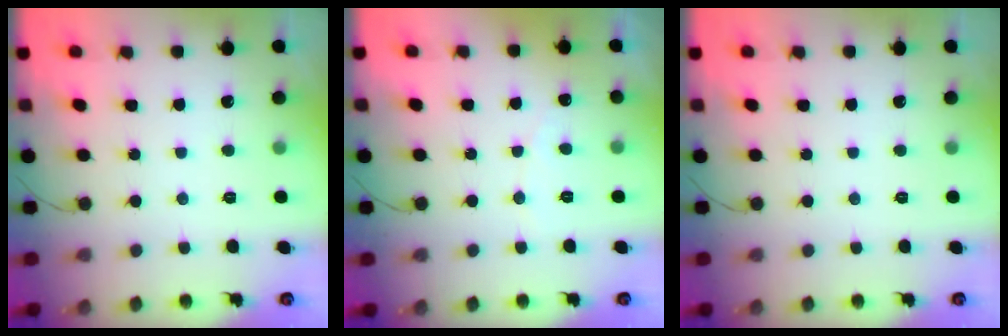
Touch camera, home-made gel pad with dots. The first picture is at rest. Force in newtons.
{"total": 2.4, "press": 2.4, "slide": 0.1}
{"total": 0.0}